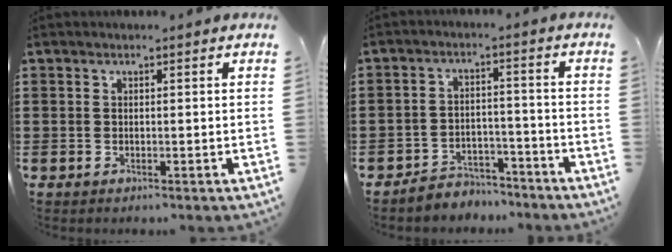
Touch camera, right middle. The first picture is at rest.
{"total": 4.1, "force": [-4.0, 0.8, -0.2], "torque": [-0.003, 0.005, -0.084]}